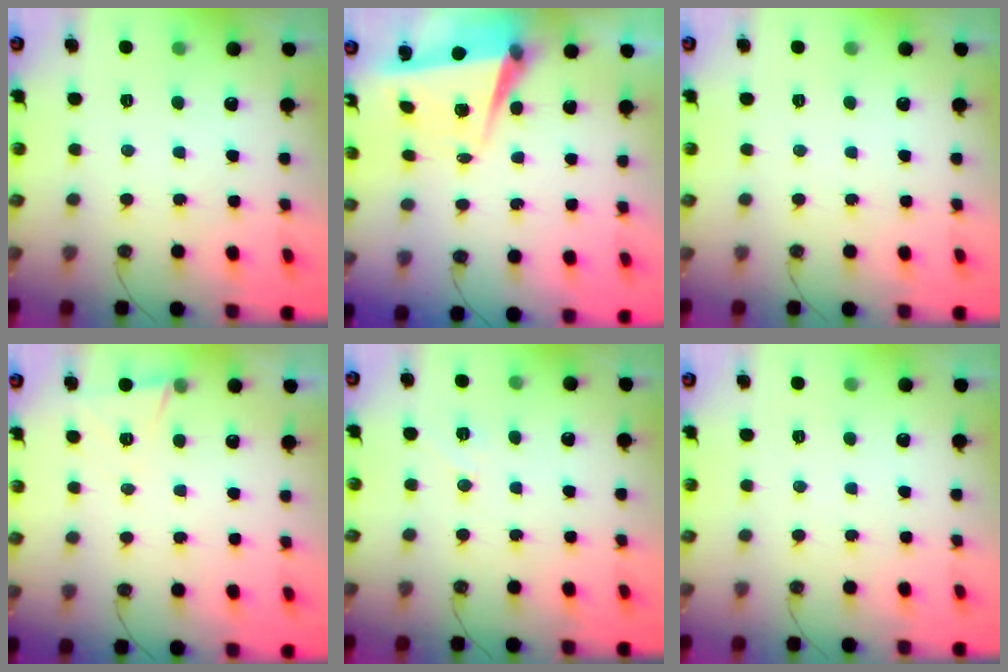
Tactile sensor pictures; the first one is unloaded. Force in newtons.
{"total": 5.8, "press": 4.9, "slide": 3.1}
{"total": 0.0}
{"total": 6.8, "press": 4.9, "slide": 4.7}
{"total": 6.6, "press": 6.2, "slide": 2.3}
{"total": 0.0}